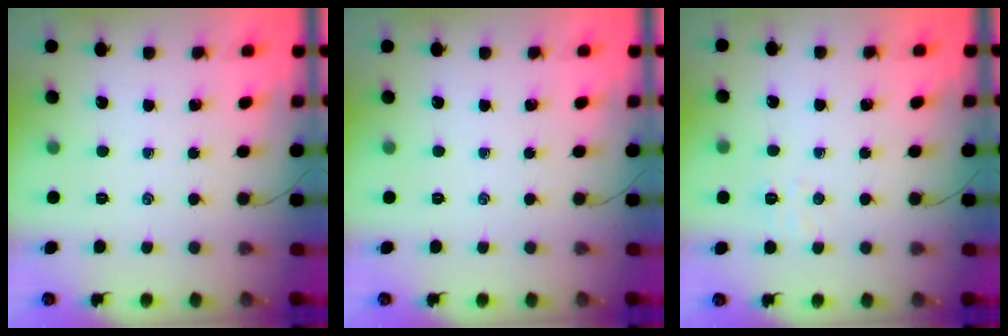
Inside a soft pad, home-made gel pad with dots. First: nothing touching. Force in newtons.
{"total": 0.0}
{"total": 4.1, "press": 4.0, "slide": 0.9}